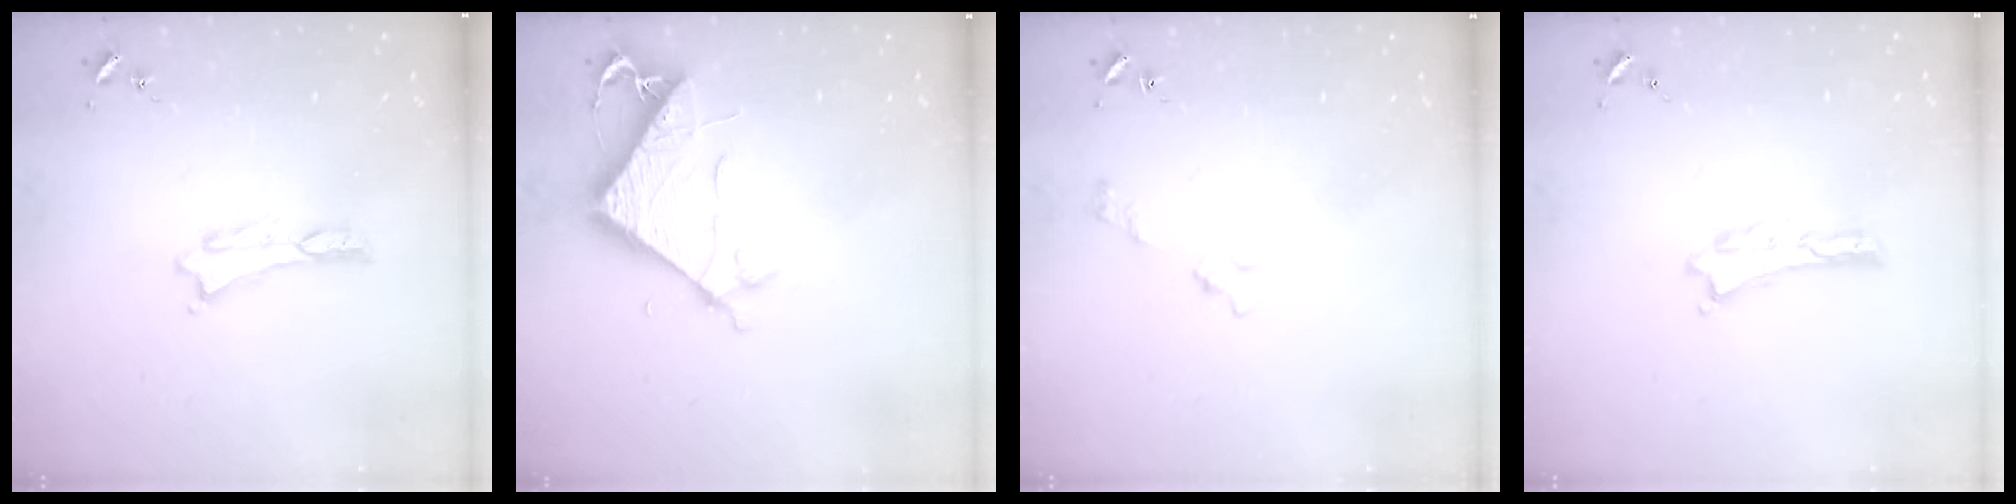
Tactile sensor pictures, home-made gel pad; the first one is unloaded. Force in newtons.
{"total": 7.1, "press": 7.1, "slide": 0.6}
{"total": 2.7, "press": 2.6, "slide": 0.3}
{"total": 0.0}